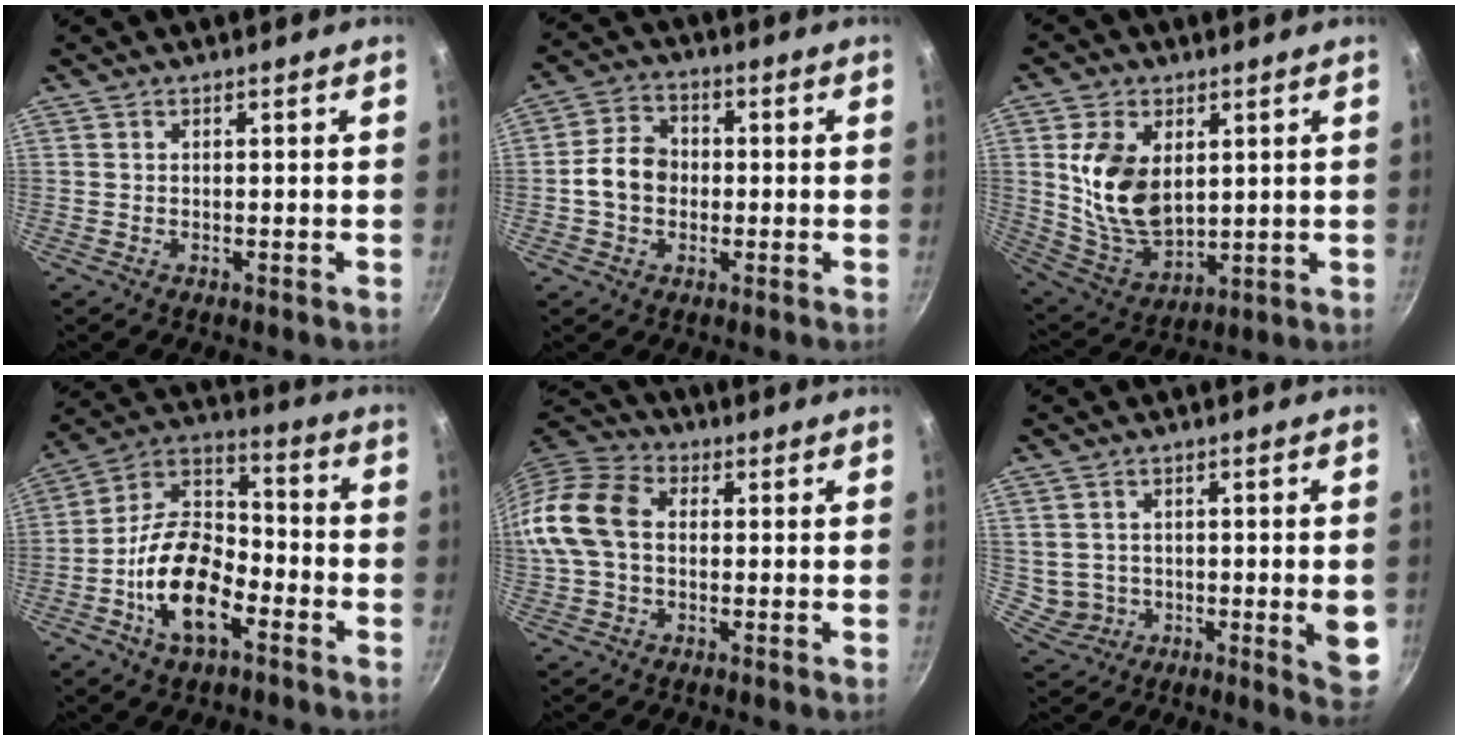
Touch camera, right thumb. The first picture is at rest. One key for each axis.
{"total": 8.0, "fx": -0.7, "fy": 6.5, "fz": 4.6, "tx": -0.056, "ty": 0.023, "tz": -0.024}
{"total": 13.9, "fx": 2.8, "fy": 9.0, "fz": 10.2, "tx": -0.173, "ty": -0.028, "tz": 0.069}
{"total": 16.4, "fx": -6.4, "fy": 8.8, "fz": 12.2, "tx": -0.199, "ty": 0.051, "tz": -0.135}
{"total": 12.8, "fx": 0.6, "fy": 9.2, "fz": 8.9, "tx": -0.157, "ty": 0.027, "tz": -0.005}
{"total": 8.8, "fx": -0.1, "fy": 5.2, "fz": 7.1, "tx": -0.073, "ty": 0.000, "tz": 0.013}